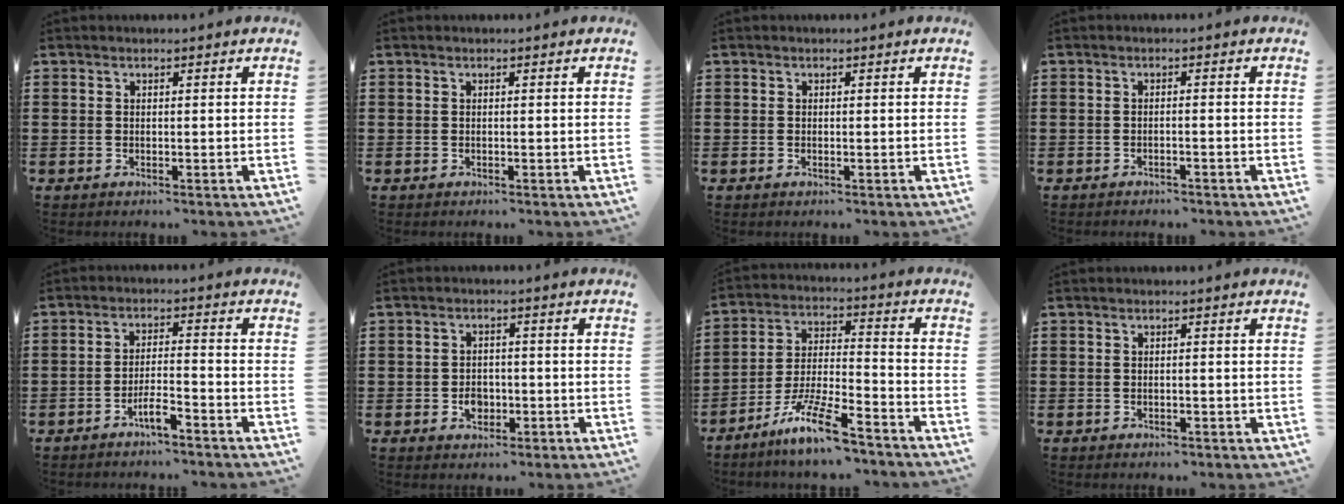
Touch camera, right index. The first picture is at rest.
{"total": 0.0}
{"total": 0.0}
{"total": 1.1, "force": [-1.0, 0.0, 0.4], "torque": [-0.008, 0.000, -0.020]}
{"total": 4.1, "force": [-3.1, 0.3, 2.7], "torque": [-0.062, 0.000, -0.063]}
{"total": 3.1, "force": [-1.0, 2.3, 1.8], "torque": [-0.037, 0.003, -0.019]}
{"total": 11.0, "force": [-8.6, 1.5, 6.7], "torque": [-0.131, 0.018, -0.166]}
{"total": 0.5, "force": [-0.2, 0.3, 0.3], "torque": [-0.009, 0.000, -0.003]}